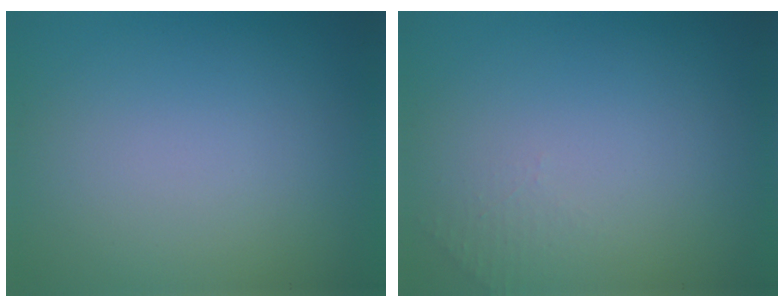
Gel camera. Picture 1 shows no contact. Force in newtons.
{"total": 1.0, "press": 0.9, "slide": 0.3}